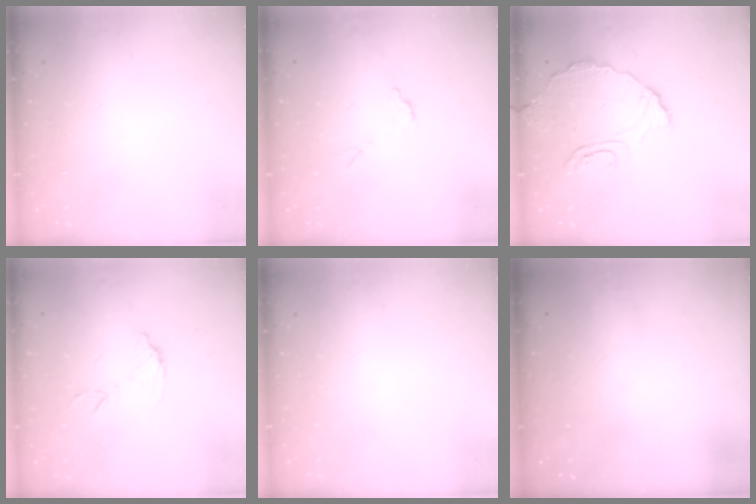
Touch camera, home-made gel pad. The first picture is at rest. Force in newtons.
{"total": 5.9, "press": 5.9, "slide": 0.3}
{"total": 9.2, "press": 9.1, "slide": 1.0}
{"total": 8.1, "press": 8.1, "slide": 0.3}
{"total": 0.0}
{"total": 2.9, "press": 2.9, "slide": 0.3}